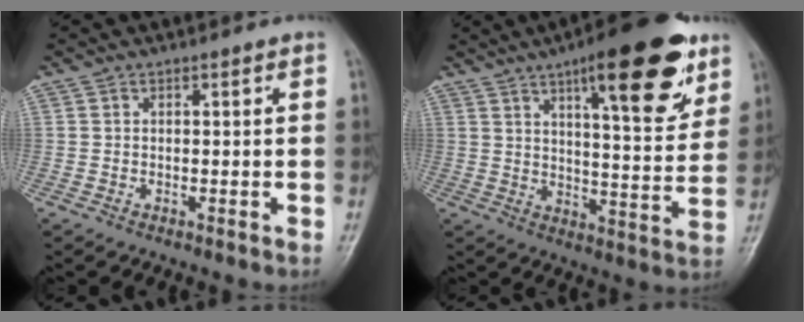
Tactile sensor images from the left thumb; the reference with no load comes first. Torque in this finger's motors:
{"motor_torque": [0.98, 0.32, 1.56, -1.21, 0.35]}